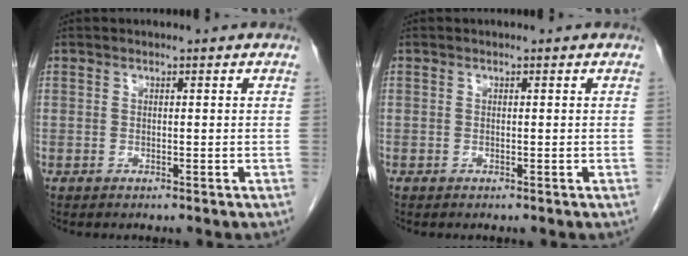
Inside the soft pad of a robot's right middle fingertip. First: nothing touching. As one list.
[{"total": 0.0}]